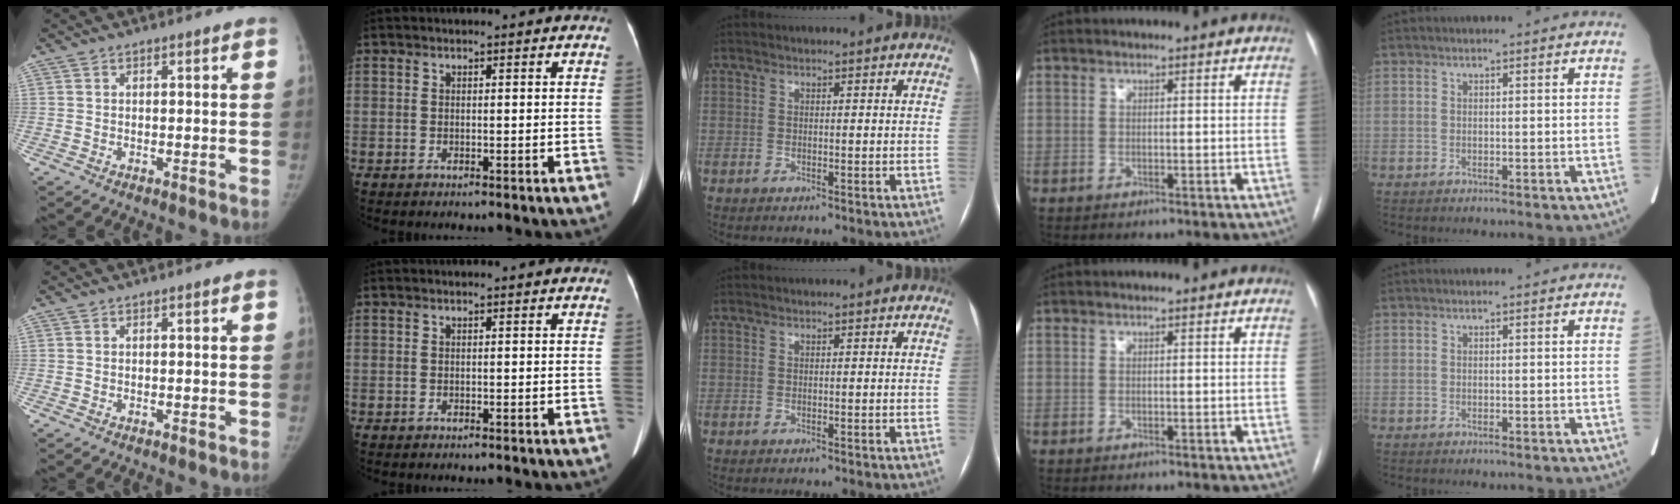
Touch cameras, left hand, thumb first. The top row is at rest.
{}